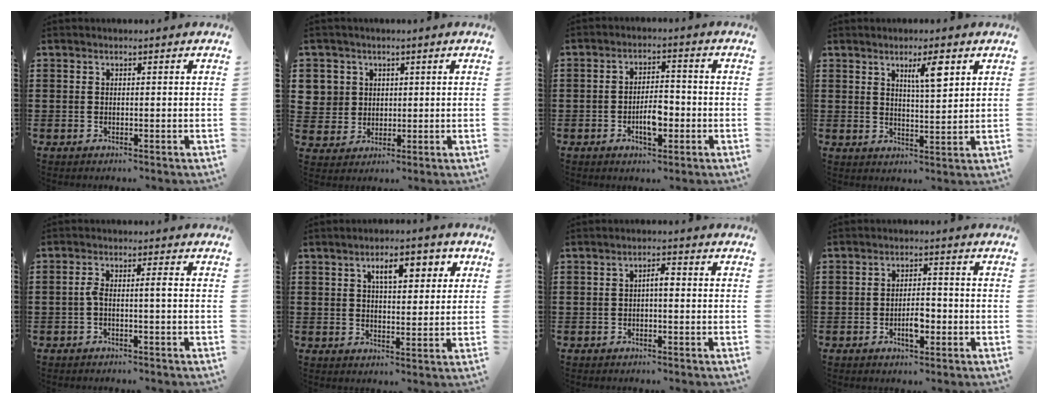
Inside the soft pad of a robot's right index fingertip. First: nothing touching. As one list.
[{"total": 4.4, "force": [1.4, 4.2, 0.3], "torque": [-0.028, 0.015, 0.027]}, {"total": 5.3, "force": [-1.7, 2.3, 4.4], "torque": [-0.084, 0.007, -0.032]}, {"total": 5.2, "force": [2.7, 1.2, 4.2], "torque": [-0.065, -0.002, 0.039]}, {"total": 2.5, "force": [-0.5, 0.3, 2.4], "torque": [-0.047, 0.004, -0.013]}, {"total": 6.0, "force": [2.7, 2.4, 4.8], "torque": [-0.072, 0.000, 0.036]}, {"total": 1.9, "force": [-0.3, 0.5, 1.8], "torque": [-0.035, 0.004, -0.008]}, {"total": 4.3, "force": [-1.4, 1.8, 3.6], "torque": [-0.071, 0.005, -0.027]}]